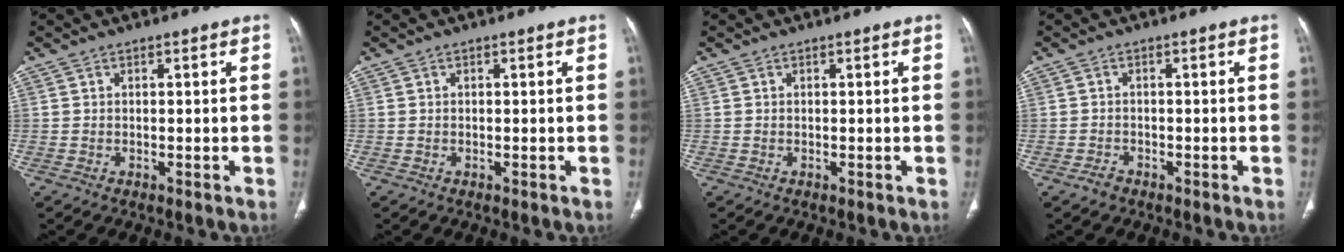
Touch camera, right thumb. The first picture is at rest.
{"total": 0.0}
{"total": 0.0}
{"total": 1.7, "force": [-1.2, 1.0, 0.5], "torque": [-0.013, 0.006, -0.022]}